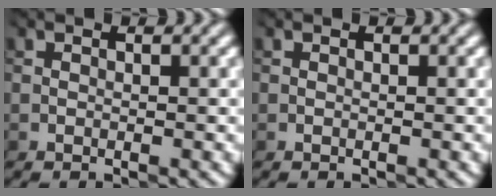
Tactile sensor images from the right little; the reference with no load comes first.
{"total": 0.0}